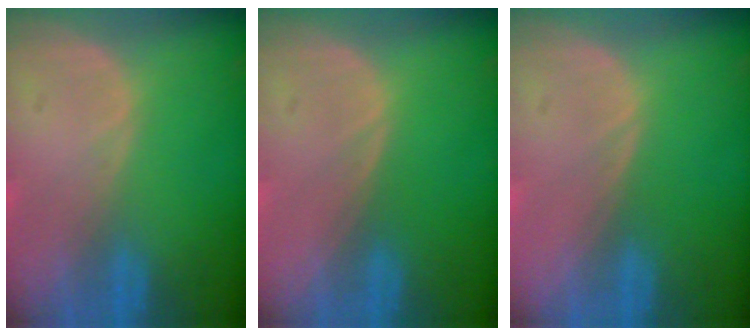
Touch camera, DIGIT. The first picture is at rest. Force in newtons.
{"total": 0.0}
{"total": 0.0}